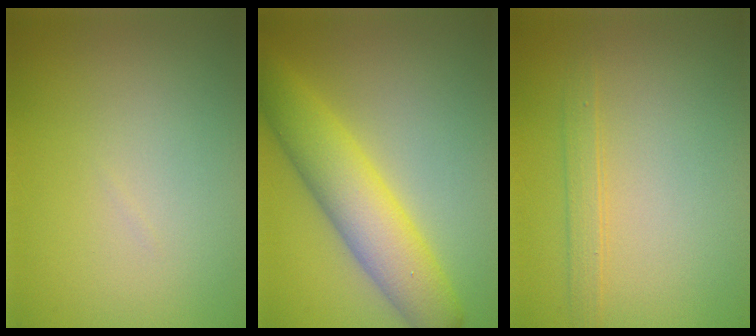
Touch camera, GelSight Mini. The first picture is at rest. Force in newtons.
{"total": 6.7, "press": 6.7, "slide": 0.1}
{"total": 1.5, "press": 1.5, "slide": 0.1}